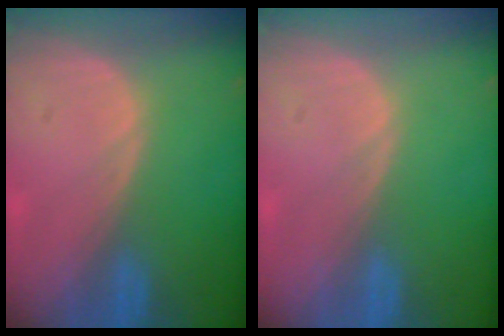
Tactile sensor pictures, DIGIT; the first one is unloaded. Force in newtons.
{"total": 0.0}